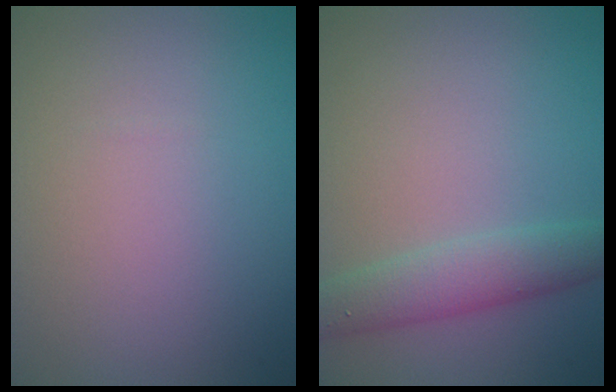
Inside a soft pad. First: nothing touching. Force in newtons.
{"total": 3.5, "press": 3.5, "slide": 0.2}